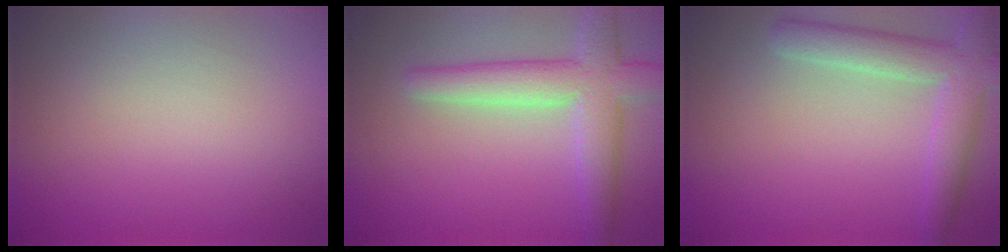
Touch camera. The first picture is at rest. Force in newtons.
{"total": 5.7, "press": 5.7, "slide": 0.4}
{"total": 4.6, "press": 4.6, "slide": 0.6}